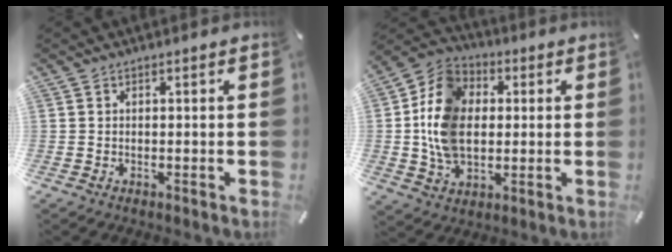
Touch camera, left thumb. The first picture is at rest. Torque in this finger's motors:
{"motor_torque": [2.39, 2.30, 1.58, 0.01, 0.24]}